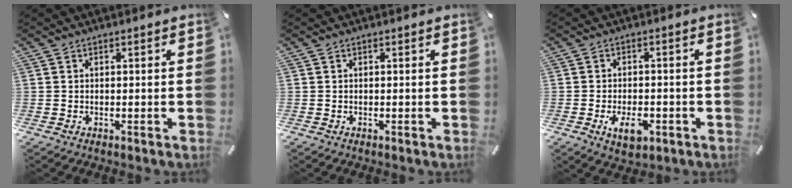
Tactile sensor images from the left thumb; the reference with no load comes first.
{"total": 0.0}
{"total": 5.9, "force": [-2.2, 3.4, 4.3], "torque": [-0.079, 0.004, -0.040]}